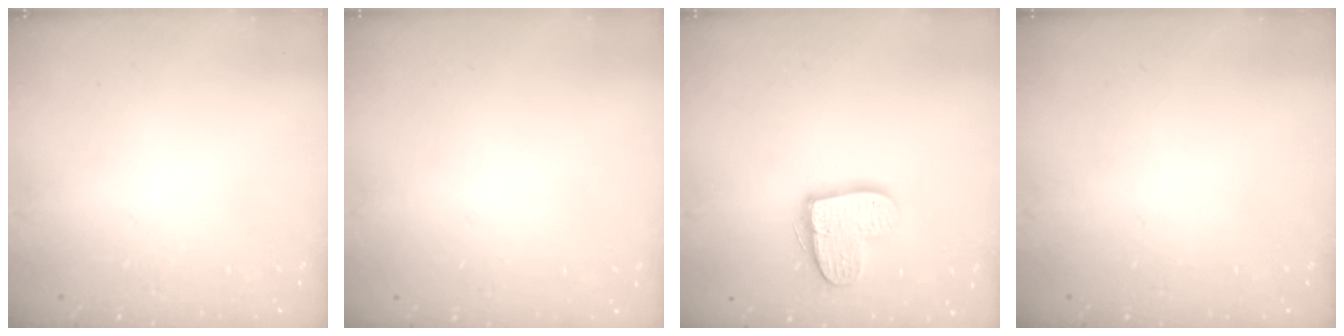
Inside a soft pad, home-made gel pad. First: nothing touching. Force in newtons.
{"total": 0.0}
{"total": 13.1, "press": 13.1, "slide": 0.9}
{"total": 0.0}